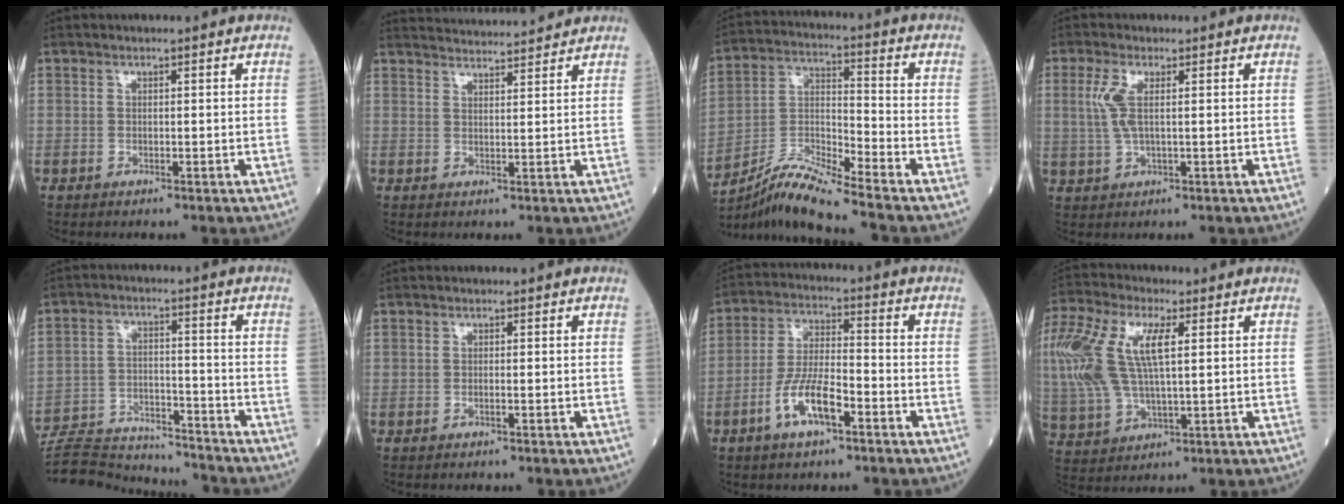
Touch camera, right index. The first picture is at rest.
{"total": 9.8, "force": [9.6, 0.0, 1.8], "torque": [-0.031, 0.018, 0.134]}
{"total": 10.0, "force": [-9.0, -1.6, 4.0], "torque": [-0.092, -0.001, -0.167]}
{"total": 4.3, "force": [1.0, 1.3, 3.9], "torque": [-0.102, 0.004, 0.020]}
{"total": 15.8, "force": [-15.4, 1.5, 2.9], "torque": [-0.058, 0.011, -0.235]}
{"total": 0.6, "force": [-0.1, 0.2, 0.5], "torque": [-0.014, 0.000, -0.002]}
{"total": 8.6, "force": [-4.2, 2.5, 7.0], "torque": [-0.138, 0.004, -0.080]}
{"total": 19.4, "force": [4.8, 8.1, 16.9], "torque": [-0.413, 0.026, 0.091]}